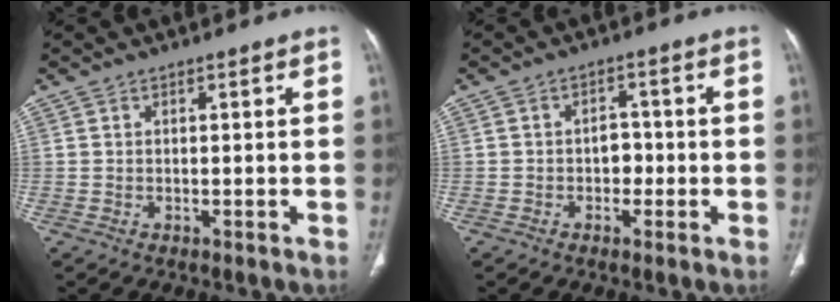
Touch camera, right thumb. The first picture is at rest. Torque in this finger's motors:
{"motor_torque": [2.59, 2.42, 0.71, -0.57, 0.02]}